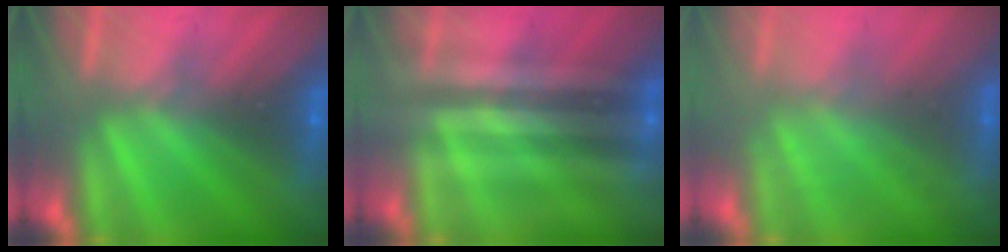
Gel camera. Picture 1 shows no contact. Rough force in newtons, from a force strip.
{"total": 1.9}
{"total": 1.9}